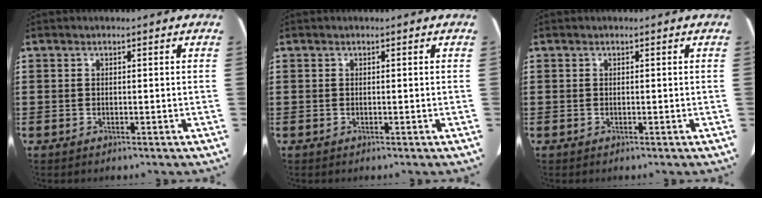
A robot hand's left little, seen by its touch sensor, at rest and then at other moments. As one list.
[{"total": 0.0}, {"total": 0.0}]